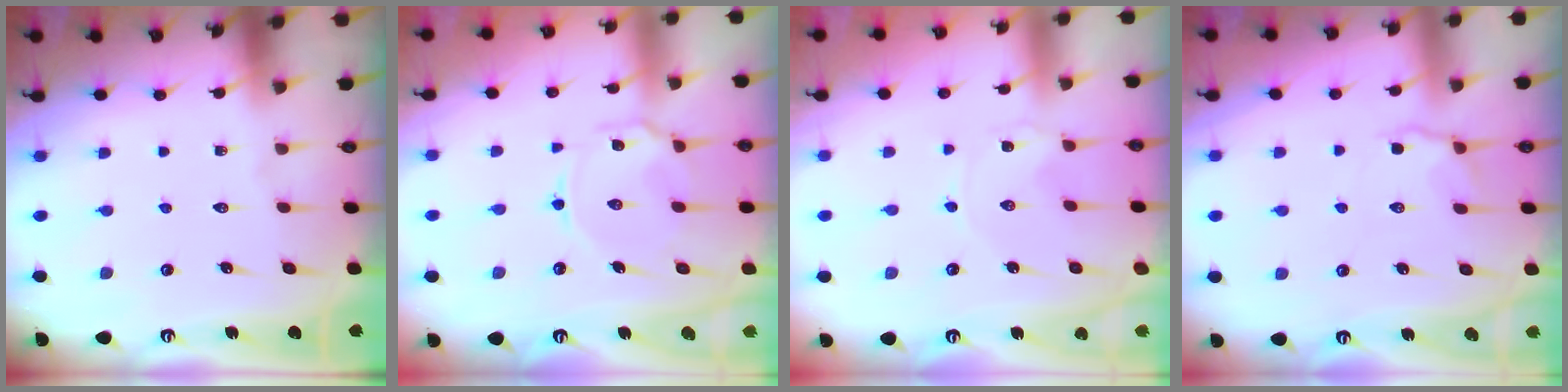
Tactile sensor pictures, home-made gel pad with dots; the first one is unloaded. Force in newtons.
{"total": 6.0, "press": 6.0, "slide": 0.6}
{"total": 0.0}
{"total": 4.8, "press": 4.3, "slide": 2.1}